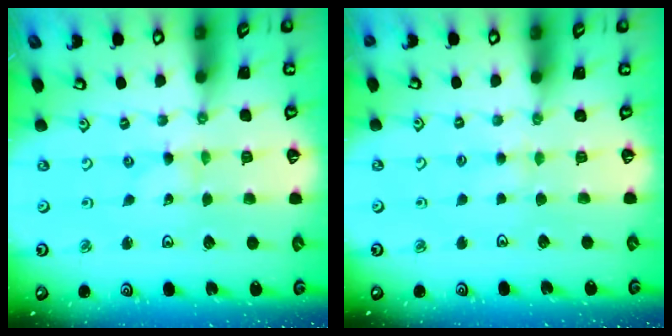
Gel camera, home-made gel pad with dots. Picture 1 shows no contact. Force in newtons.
{"total": 3.0, "press": 3.0, "slide": 0.4}